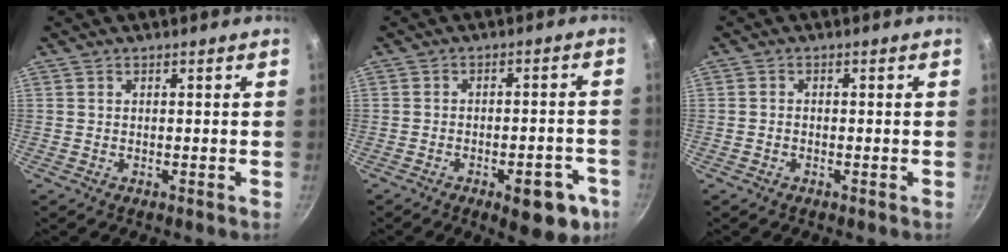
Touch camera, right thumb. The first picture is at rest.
{"total": 10.6, "force": [-5.0, 4.6, 8.1], "torque": [-0.065, 0.029, -0.054]}
{"total": 1.0, "force": [-0.6, 0.7, 0.4], "torque": [-0.010, 0.005, -0.012]}